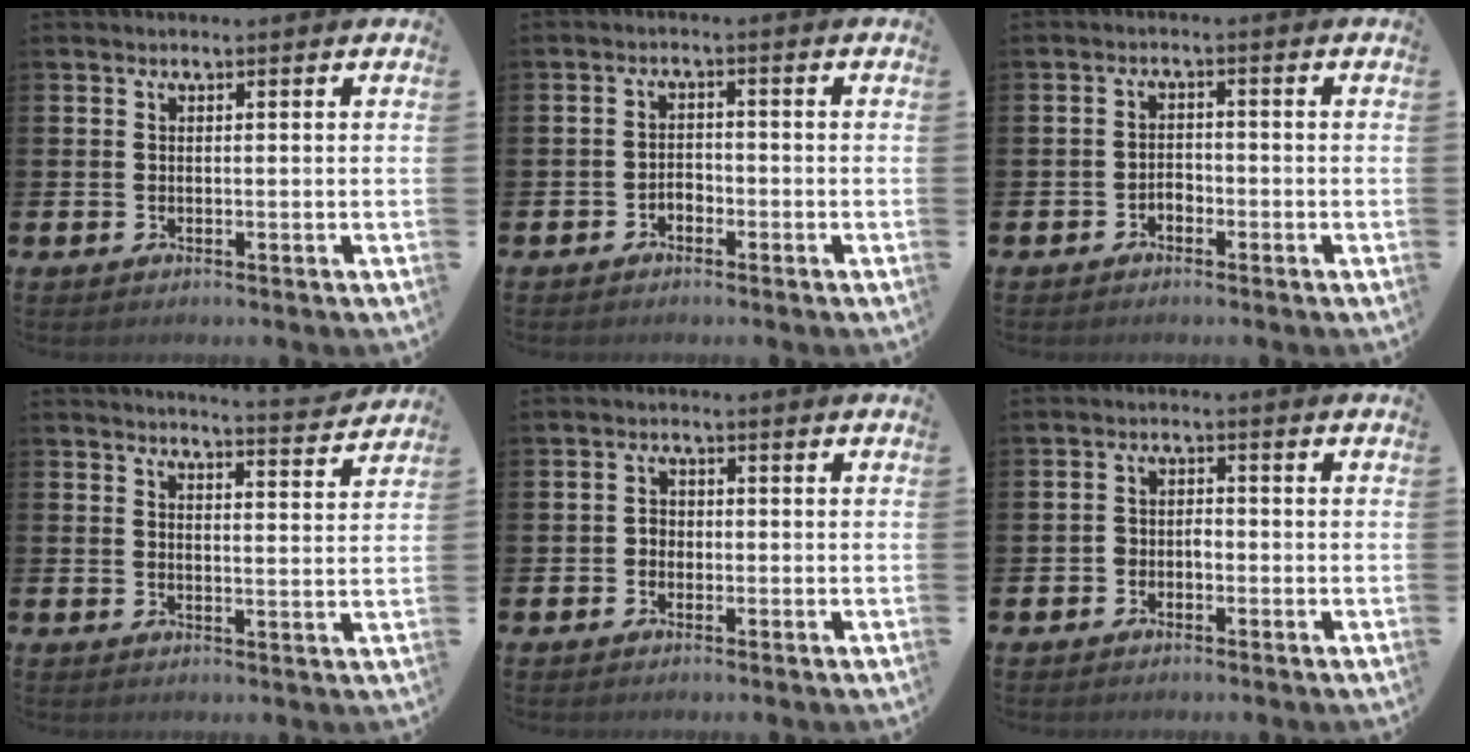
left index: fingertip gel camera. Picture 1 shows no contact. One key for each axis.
{"total": 1.6, "fx": -1.3, "fy": 0.9, "fz": 0.3, "tx": -0.011, "ty": 0.005, "tz": -0.028}
{"total": 1.6, "fx": -1.3, "fy": 1.0, "fz": 0.4, "tx": -0.005, "ty": 0.001, "tz": -0.029}
{"total": 4.4, "fx": 4.3, "fy": -0.5, "fz": 0.5, "tx": -0.008, "ty": -0.034, "tz": 0.073}
{"total": 1.7, "fx": -0.7, "fy": 1.5, "fz": 0.5, "tx": -0.005, "ty": 0.003, "tz": -0.018}
{"total": 1.9, "fx": -1.1, "fy": 1.4, "fz": 0.6, "tx": -0.008, "ty": 0.004, "tz": -0.028}